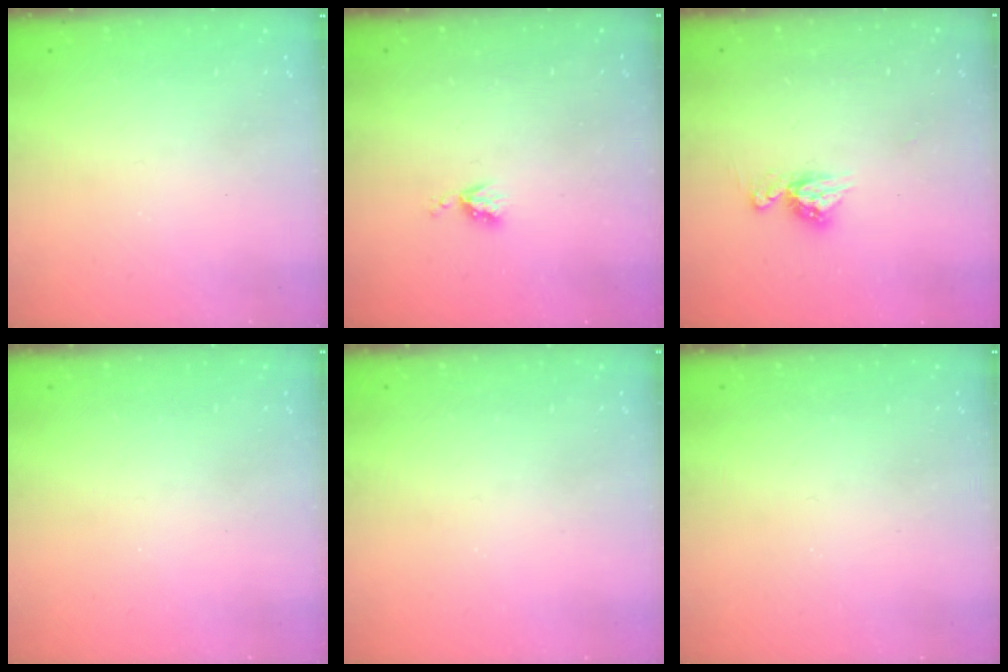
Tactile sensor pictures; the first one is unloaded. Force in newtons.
{"total": 4.0, "press": 4.0, "slide": 0.5}
{"total": 8.5, "press": 8.4, "slide": 0.8}
{"total": 0.0}
{"total": 0.0}
{"total": 0.0}